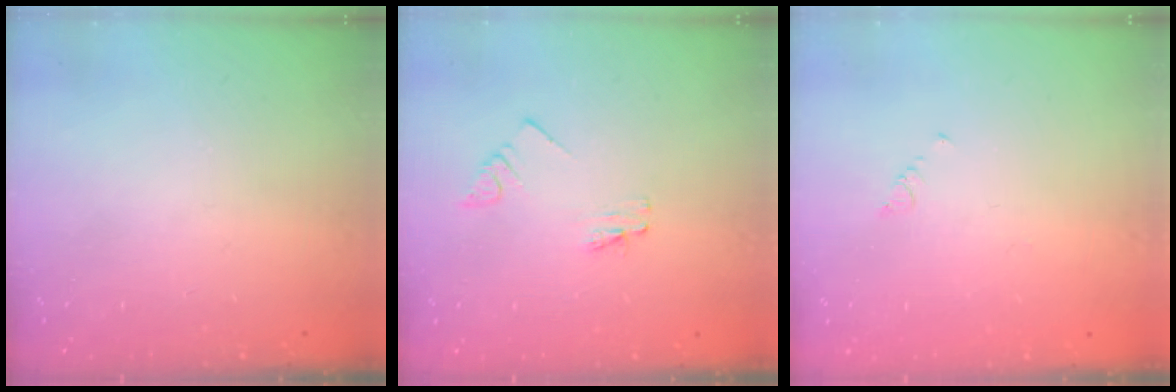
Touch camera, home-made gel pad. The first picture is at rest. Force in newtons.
{"total": 1.6, "press": 1.6, "slide": 0.2}
{"total": 0.7, "press": 0.6, "slide": 0.2}